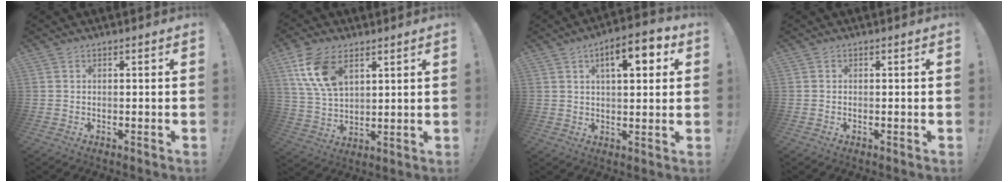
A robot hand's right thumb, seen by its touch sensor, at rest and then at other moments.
{"total": 13.4, "force": [6.7, 8.0, 8.4], "torque": [-0.164, -0.017, 0.129]}
{"total": 10.2, "force": [3.8, 4.2, 8.4], "torque": [-0.111, -0.009, 0.056]}
{"total": 0.0}